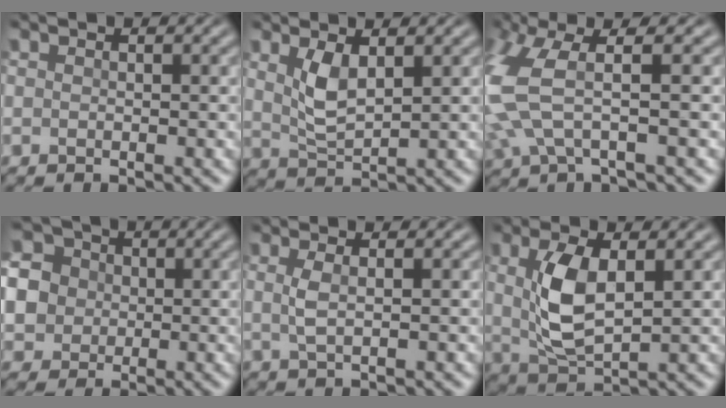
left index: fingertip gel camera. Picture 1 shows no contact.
{"total": 2.7, "force": [1.1, 0.8, 2.4], "torque": [-0.056, -0.003, 0.027]}
{"total": 7.1, "force": [0.6, 2.7, 6.5], "torque": [-0.178, -0.002, 0.007]}
{"total": 8.9, "force": [0.0, 8.3, 3.2], "torque": [-0.111, 0.014, -0.022]}
{"total": 1.6, "force": [0.2, 0.3, 1.5], "torque": [-0.039, 0.001, 0.006]}
{"total": 5.4, "force": [0.7, 2.2, 4.9], "torque": [-0.108, 0.000, 0.019]}